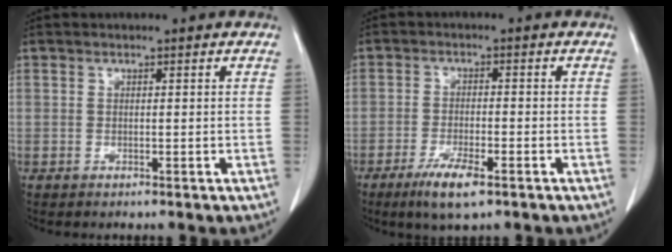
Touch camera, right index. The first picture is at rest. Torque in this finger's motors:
{"motor_torque": [0.39, -0.27, 0.22, 0.05]}